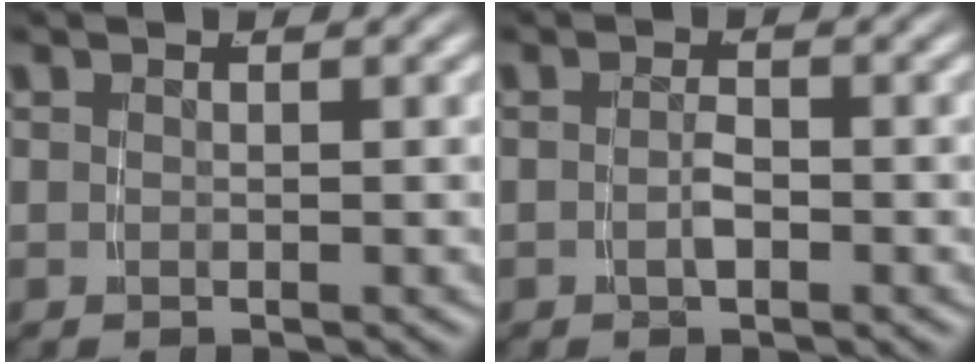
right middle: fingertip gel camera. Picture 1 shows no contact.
{"total": 1.5, "force": [-0.9, 0.3, 1.1], "torque": [-0.024, -0.003, -0.014]}